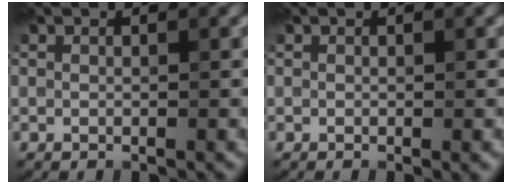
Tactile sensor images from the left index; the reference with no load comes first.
{"total": 0.8, "force": [-0.1, 0.2, 0.7], "torque": [-0.009, -0.002, 0.000]}